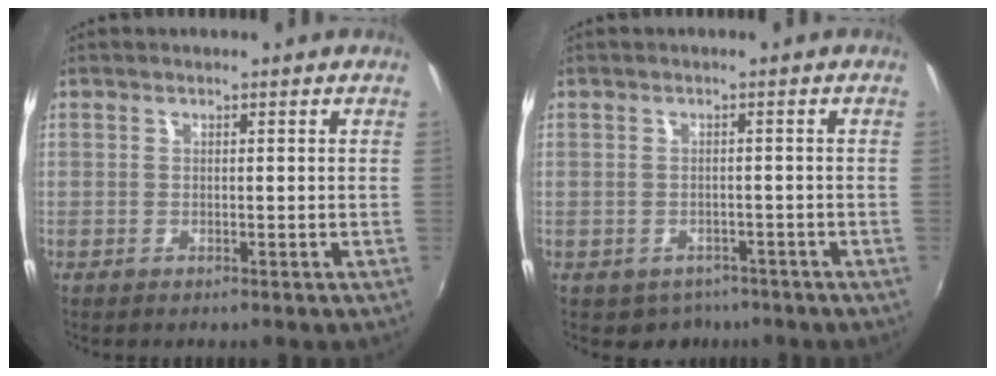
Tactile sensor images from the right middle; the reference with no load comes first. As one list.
[{"total": 4.1, "force": [-2.8, 2.9, 0.7], "torque": [-0.024, -0.008, -0.035]}]